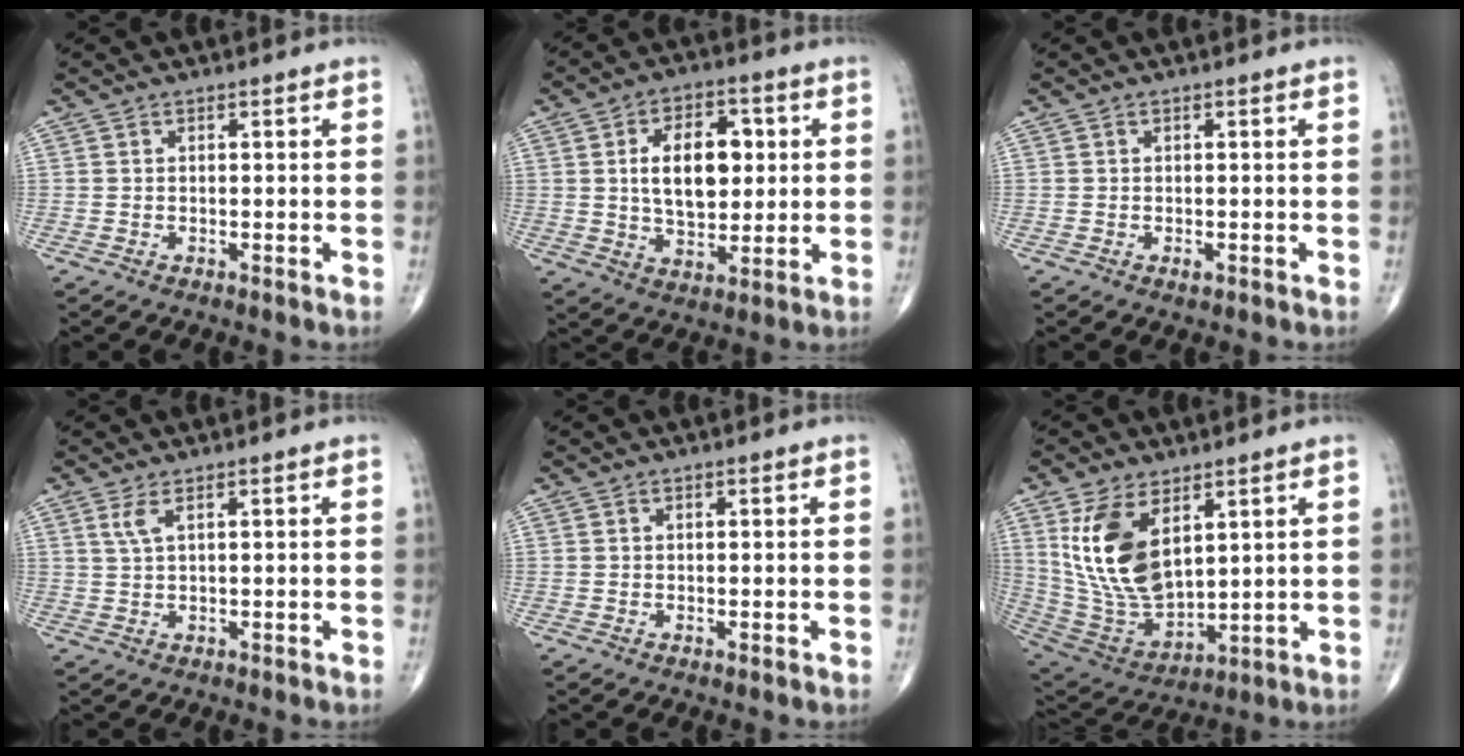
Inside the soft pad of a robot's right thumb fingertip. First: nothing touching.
{"total": 13.0, "force": [2.1, 7.8, 10.2], "torque": [-0.134, 0.000, 0.036]}
{"total": 0.8, "force": [-0.3, 0.4, 0.6], "torque": [-0.009, -0.002, -0.004]}
{"total": 2.3, "force": [1.2, 0.6, 1.9], "torque": [-0.050, 0.001, 0.032]}
{"total": 0.0}
{"total": 16.6, "force": [6.1, 8.8, 12.7], "torque": [-0.229, -0.028, 0.140]}